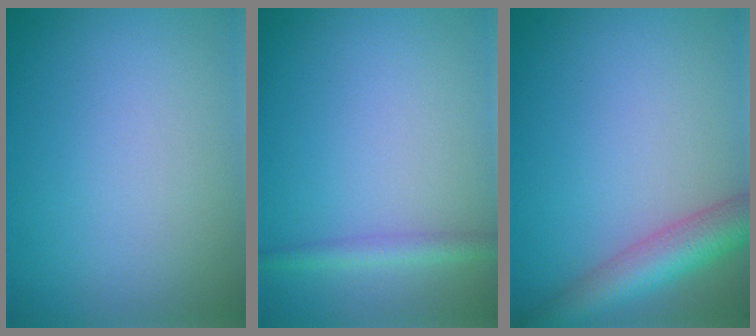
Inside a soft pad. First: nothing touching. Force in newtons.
{"total": 1.7, "press": 1.7, "slide": 0.1}
{"total": 5.3, "press": 5.3, "slide": 0.3}